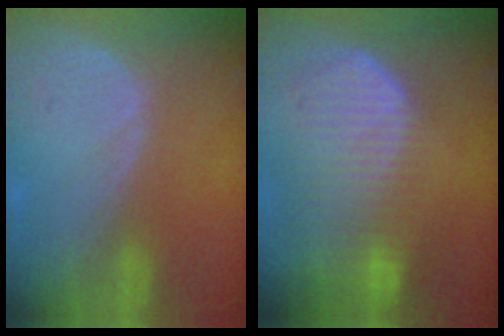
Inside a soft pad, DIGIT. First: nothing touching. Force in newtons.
{"total": 10.6, "press": 9.2, "slide": 5.1}